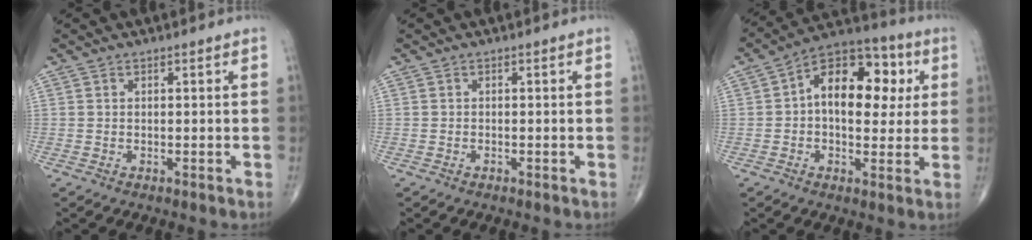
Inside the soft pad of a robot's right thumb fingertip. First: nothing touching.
{"total": 0.0}
{"total": 16.3, "force": [2.7, 9.8, 12.7], "torque": [-0.155, 0.024, 0.031]}